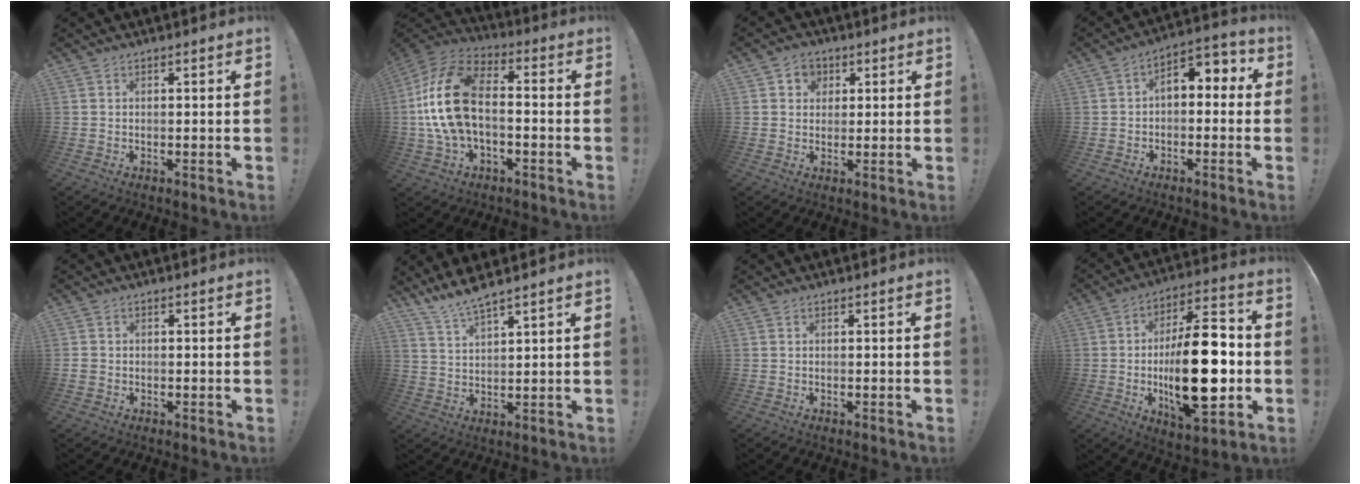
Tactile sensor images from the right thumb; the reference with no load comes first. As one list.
[{"total": 18.7, "force": [-0.7, 11.3, 14.9], "torque": [-0.301, 0.029, -0.001]}, {"total": 4.8, "force": [1.5, 4.3, 1.2], "torque": [-0.020, -0.003, 0.028]}, {"total": 5.6, "force": [-0.4, 3.9, 4.0], "torque": [-0.051, 0.004, -0.005]}, {"total": 1.5, "force": [-0.4, 1.3, 0.5], "torque": [-0.008, 0.004, -0.007]}, {"total": 6.3, "force": [5.8, 0.2, 2.5], "torque": [-0.057, -0.035, 0.106]}, {"total": 0.0}, {"total": 26.0, "force": [-3.3, 12.7, 22.5], "torque": [-0.364, 0.012, -0.043]}]